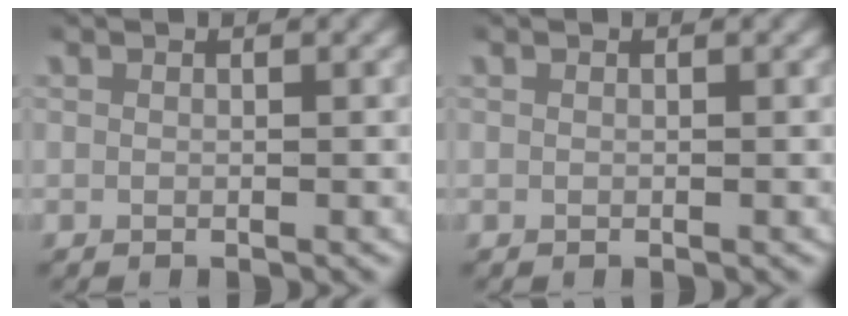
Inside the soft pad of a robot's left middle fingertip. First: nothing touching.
{"total": 0.0}